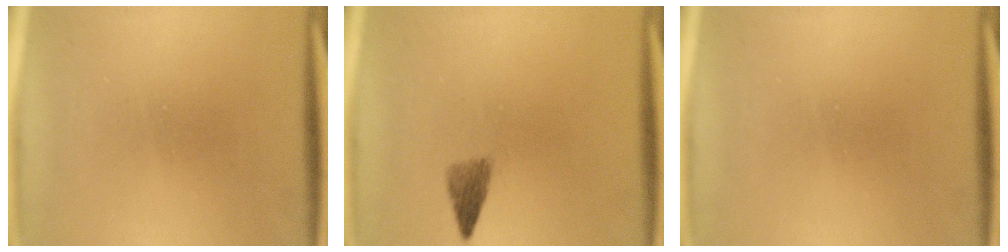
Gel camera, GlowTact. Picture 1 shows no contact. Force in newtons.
{"total": 2.2}
{"total": 0.0}